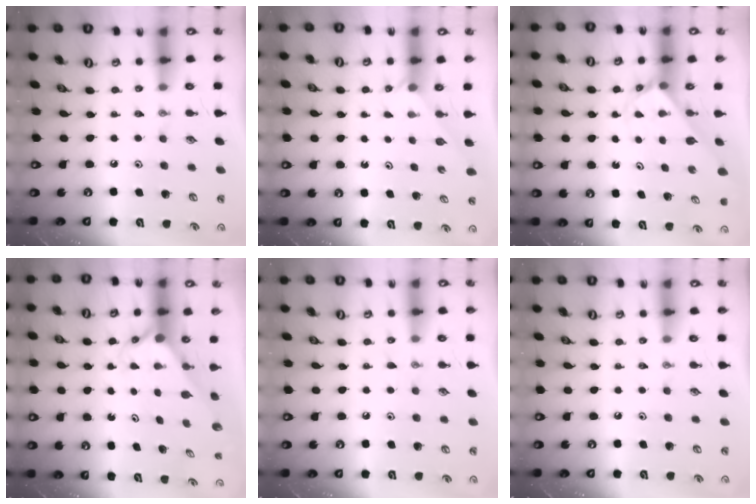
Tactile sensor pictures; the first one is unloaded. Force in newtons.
{"total": 1.2, "press": 1.2, "slide": 0.1}
{"total": 2.1, "press": 2.1, "slide": 0.1}
{"total": 2.3, "press": 2.3, "slide": 0.2}
{"total": 4.9, "press": 4.8, "slide": 0.6}
{"total": 0.0}